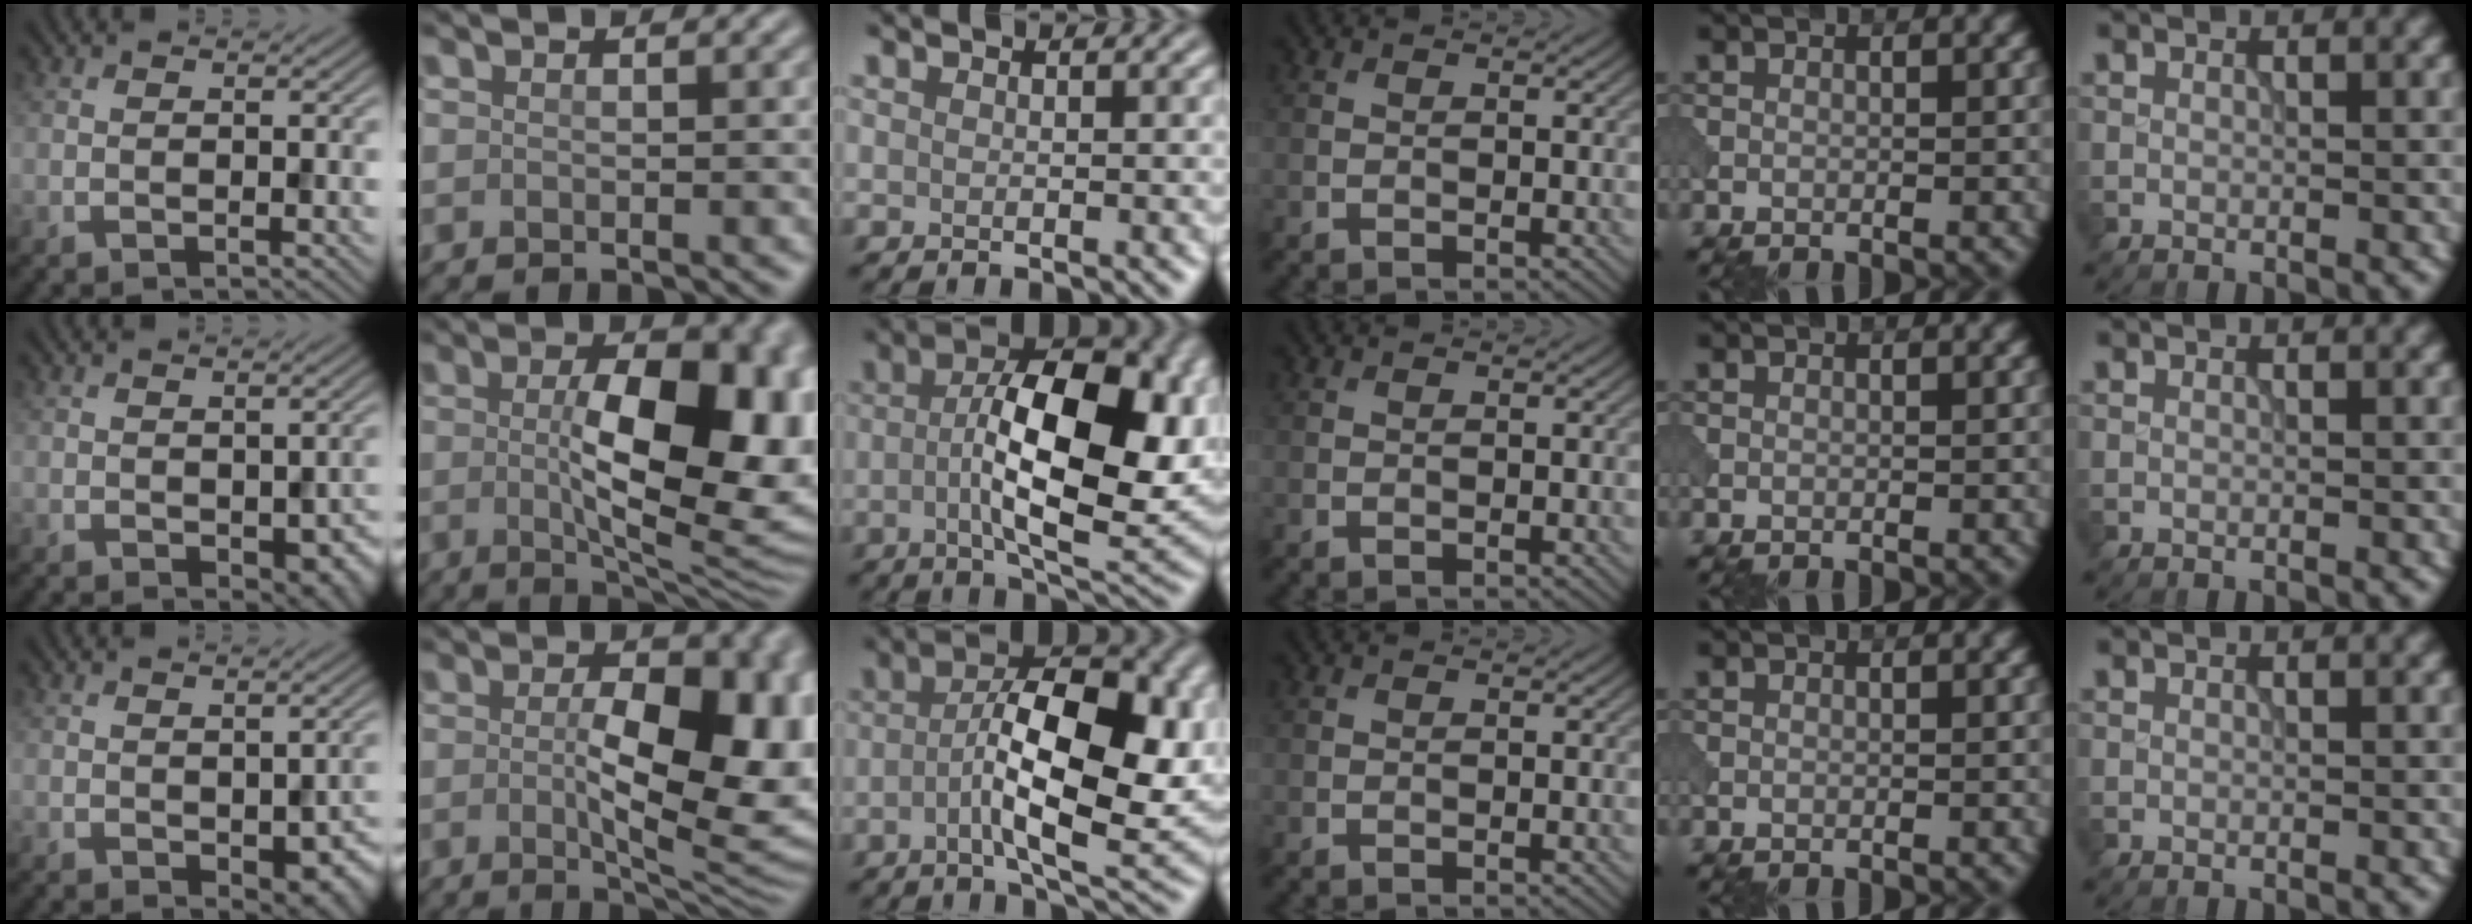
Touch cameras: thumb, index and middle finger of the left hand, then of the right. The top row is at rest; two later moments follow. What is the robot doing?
{"motion": "pour", "object": "beaker"}